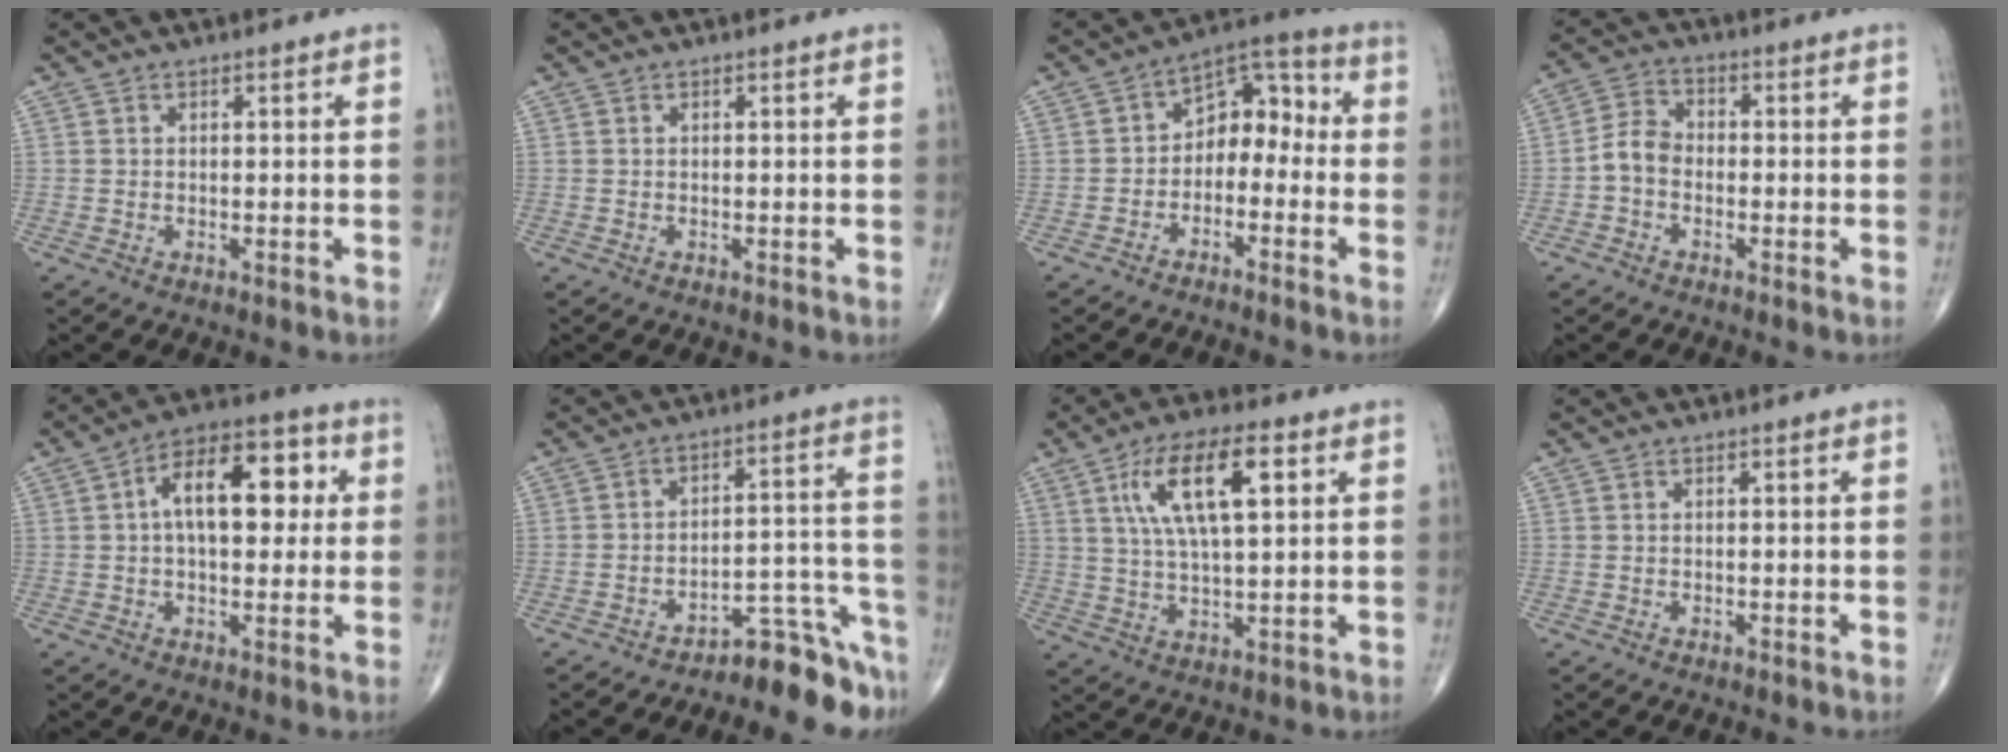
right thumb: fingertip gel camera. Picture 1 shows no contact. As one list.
[{"total": 0.0}, {"total": 8.9, "force": [-2.0, 6.1, 6.1], "torque": [-0.055, 0.055, -0.051]}, {"total": 5.0, "force": [-1.5, 3.7, 3.1], "torque": [-0.048, 0.018, -0.042]}, {"total": 14.5, "force": [2.5, 7.7, 12.0], "torque": [-0.161, 0.028, 0.030]}, {"total": 9.9, "force": [-9.5, 1.1, 2.5], "torque": [0.012, 0.127, -0.141]}, {"total": 13.5, "force": [4.6, 4.8, 11.7], "torque": [-0.205, 0.000, 0.082]}, {"total": 0.0}]